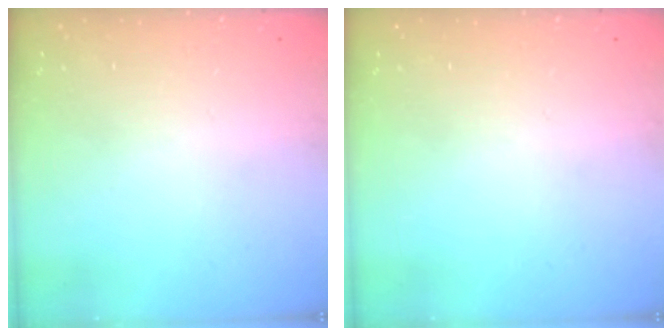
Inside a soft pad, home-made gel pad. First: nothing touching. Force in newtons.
{"total": 0.0}